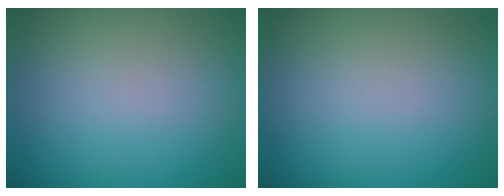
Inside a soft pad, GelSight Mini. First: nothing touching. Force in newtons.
{"total": 0.0}